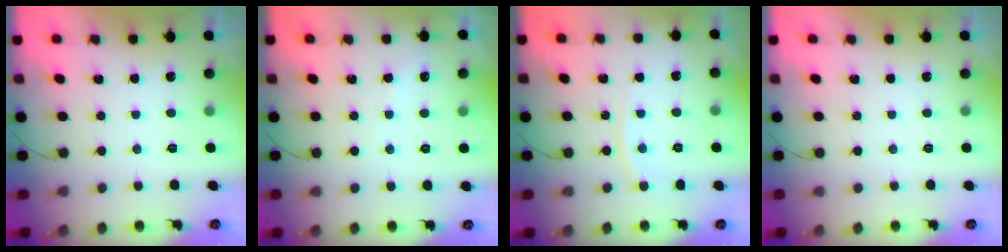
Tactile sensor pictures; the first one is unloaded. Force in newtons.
{"total": 2.7, "press": 2.6, "slide": 0.5}
{"total": 5.0, "press": 4.9, "slide": 0.6}
{"total": 0.0}